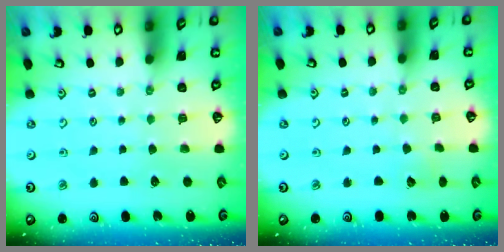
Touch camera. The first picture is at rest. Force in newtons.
{"total": 2.8, "press": 2.8, "slide": 0.3}